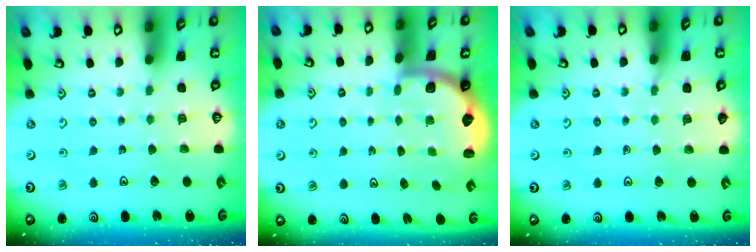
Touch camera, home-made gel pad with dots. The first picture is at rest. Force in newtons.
{"total": 2.1, "press": 2.0, "slide": 0.7}
{"total": 2.9, "press": 2.8, "slide": 0.5}